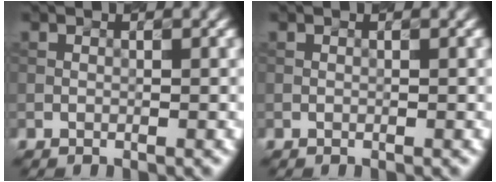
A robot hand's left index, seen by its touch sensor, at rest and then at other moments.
{"total": 0.0}